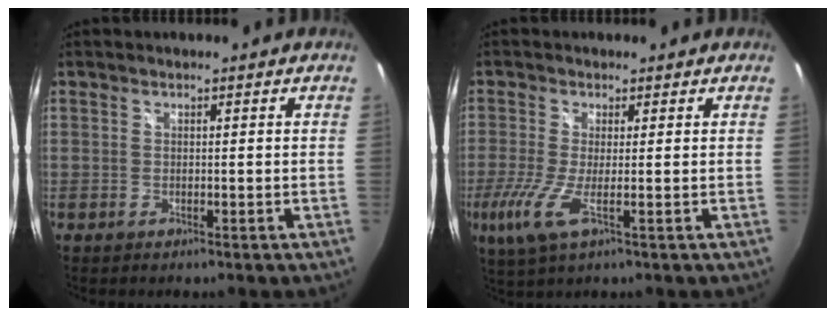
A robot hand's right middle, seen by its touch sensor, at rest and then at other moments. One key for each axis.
{"total": 6.1, "fx": -1.7, "fy": 0.6, "fz": 5.8, "tx": -0.142, "ty": -0.017, "tz": -0.037}